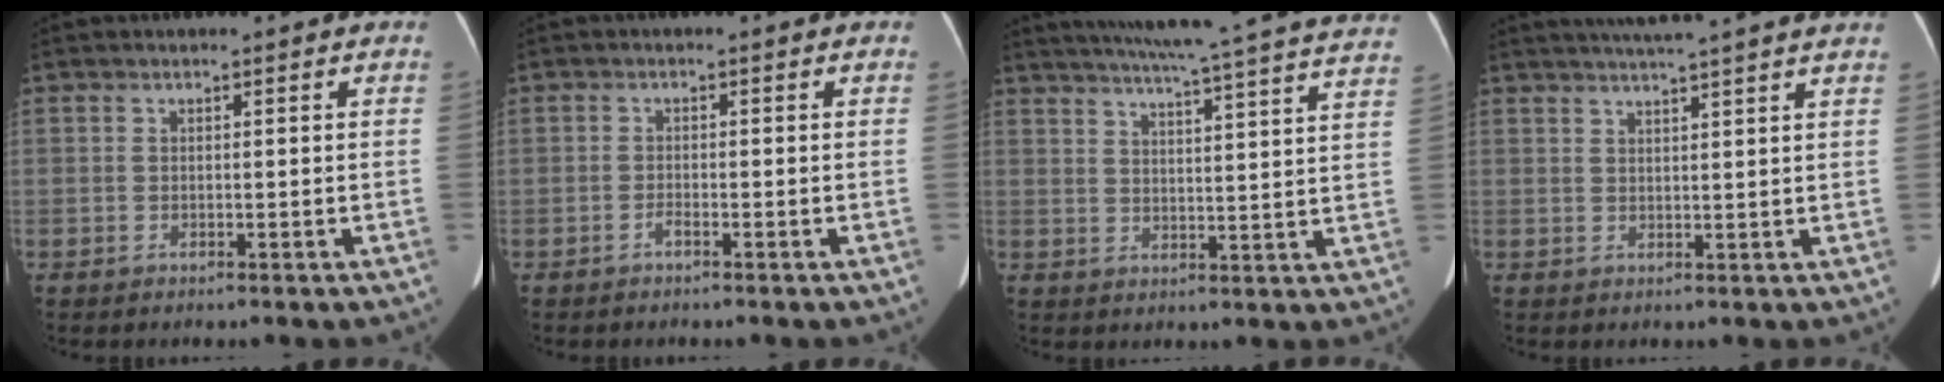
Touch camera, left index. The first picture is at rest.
{"total": 1.0, "force": [-0.8, 0.0, 0.5], "torque": [-0.015, -0.001, -0.015]}
{"total": 27.3, "force": [24.6, -0.1, 11.8], "torque": [-0.191, -0.044, 0.297]}
{"total": 10.8, "force": [9.4, -0.8, 5.3], "torque": [-0.085, 0.023, 0.113]}